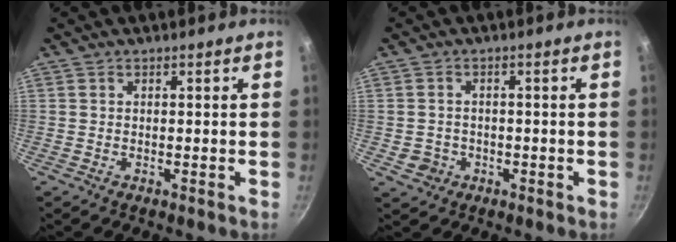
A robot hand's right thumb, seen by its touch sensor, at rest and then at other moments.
{"total": 3.5, "force": [-1.0, 3.2, 1.0], "torque": [-0.005, 0.011, -0.006]}